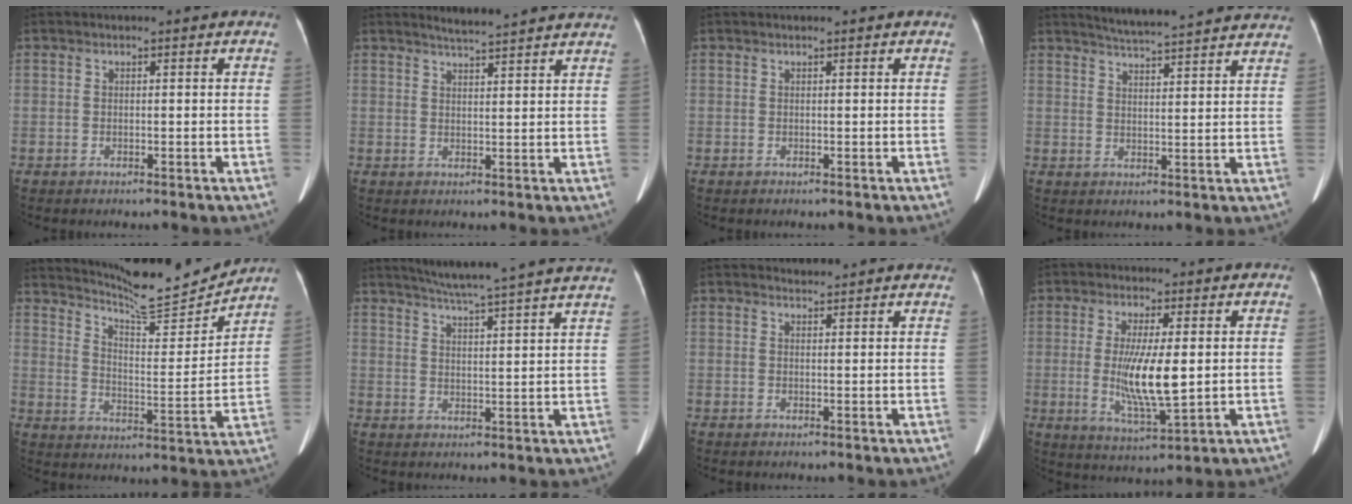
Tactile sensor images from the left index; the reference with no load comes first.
{"total": 8.1, "force": [7.7, -0.4, 2.4], "torque": [-0.044, 0.011, 0.091]}
{"total": 0.7, "force": [-0.7, -0.1, 0.0], "torque": [0.001, 0.005, -0.009]}
{"total": 16.9, "force": [16.0, 0.7, 5.6], "torque": [-0.087, -0.006, 0.201]}
{"total": 13.8, "force": [13.4, -0.3, 3.4], "torque": [-0.064, -0.035, 0.201]}
{"total": 19.7, "force": [17.5, -1.3, 8.8], "torque": [-0.147, -0.020, 0.225]}
{"total": 3.7, "force": [3.6, 0.4, -0.1], "torque": [-0.004, 0.006, 0.034]}
{"total": 9.3, "force": [-0.8, 1.4, 9.1], "torque": [-0.179, -0.022, -0.008]}